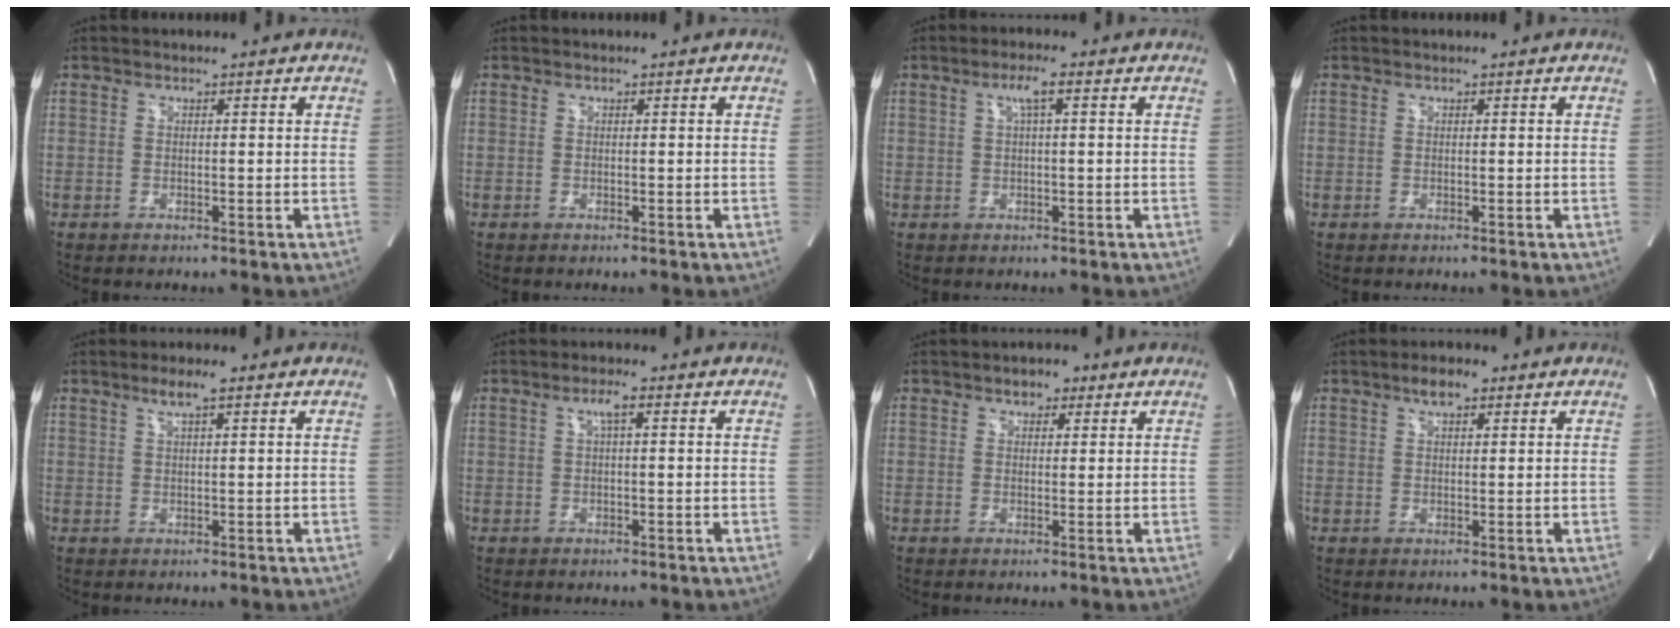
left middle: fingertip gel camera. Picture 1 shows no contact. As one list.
[{"total": 0.0}, {"total": 2.8, "force": [1.2, 0.2, 2.5], "torque": [-0.049, 0.008, 0.018]}, {"total": 0.0}, {"total": 3.0, "force": [2.0, 0.2, 2.2], "torque": [-0.049, 0.005, 0.034]}, {"total": 2.0, "force": [0.8, 0.2, 1.8], "torque": [-0.037, 0.005, 0.011]}, {"total": 2.7, "force": [1.8, 1.6, 1.3], "torque": [-0.022, 0.011, 0.026]}, {"total": 3.3, "force": [2.2, 1.1, 2.2], "torque": [-0.046, 0.011, 0.036]}]